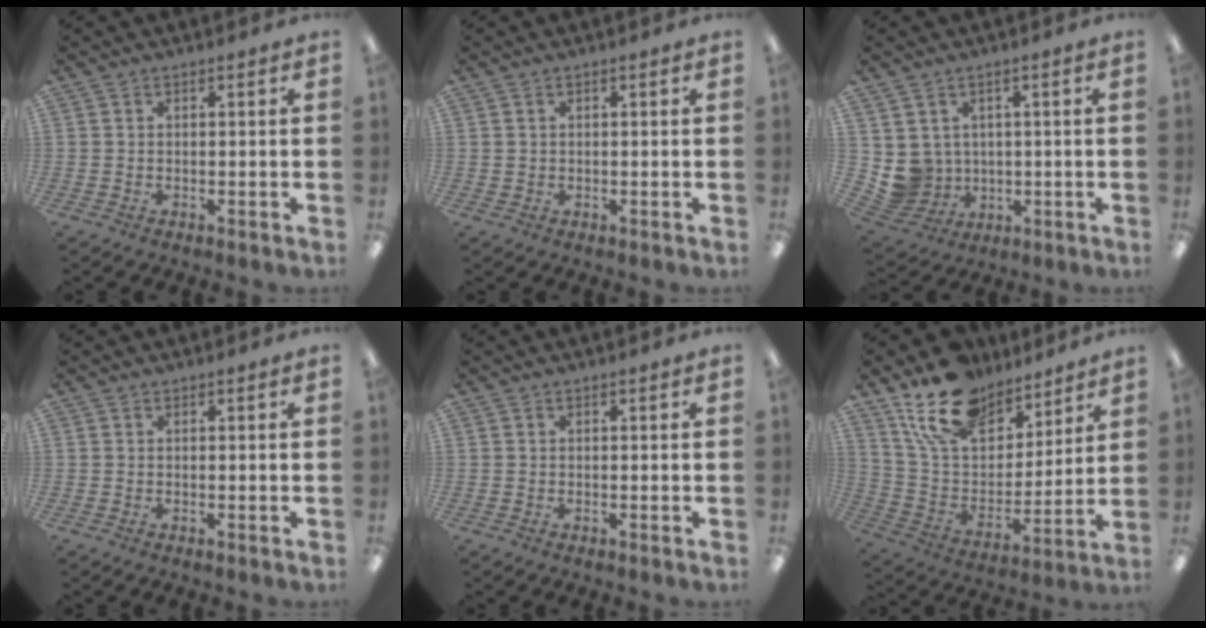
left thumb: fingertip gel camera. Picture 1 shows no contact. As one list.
[{"total": 0.8, "force": [0.3, 0.8, 0.0], "torque": [0.000, 0.005, 0.004]}, {"total": 6.1, "force": [1.6, 5.9, 0.6], "torque": [-0.049, -0.014, 0.040]}, {"total": 0.0}, {"total": 0.0}, {"total": 18.5, "force": [13.7, 9.7, 7.7], "torque": [-0.163, -0.072, 0.254]}]